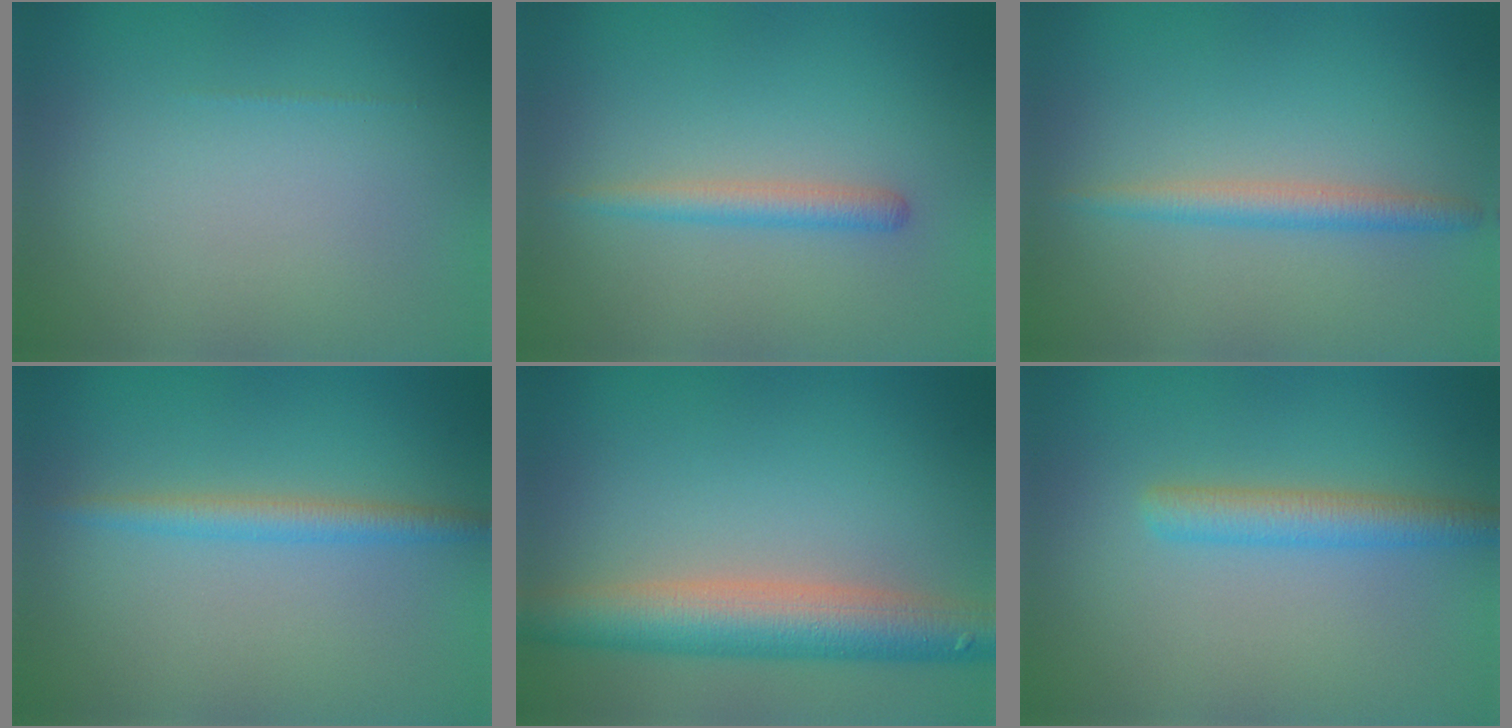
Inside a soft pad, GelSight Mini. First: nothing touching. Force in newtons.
{"total": 1.9, "press": 1.8, "slide": 0.2}
{"total": 2.2, "press": 2.2, "slide": 0.1}
{"total": 2.2, "press": 2.2, "slide": 0.1}
{"total": 6.6, "press": 6.6, "slide": 0.4}
{"total": 3.0, "press": 3.0, "slide": 0.1}